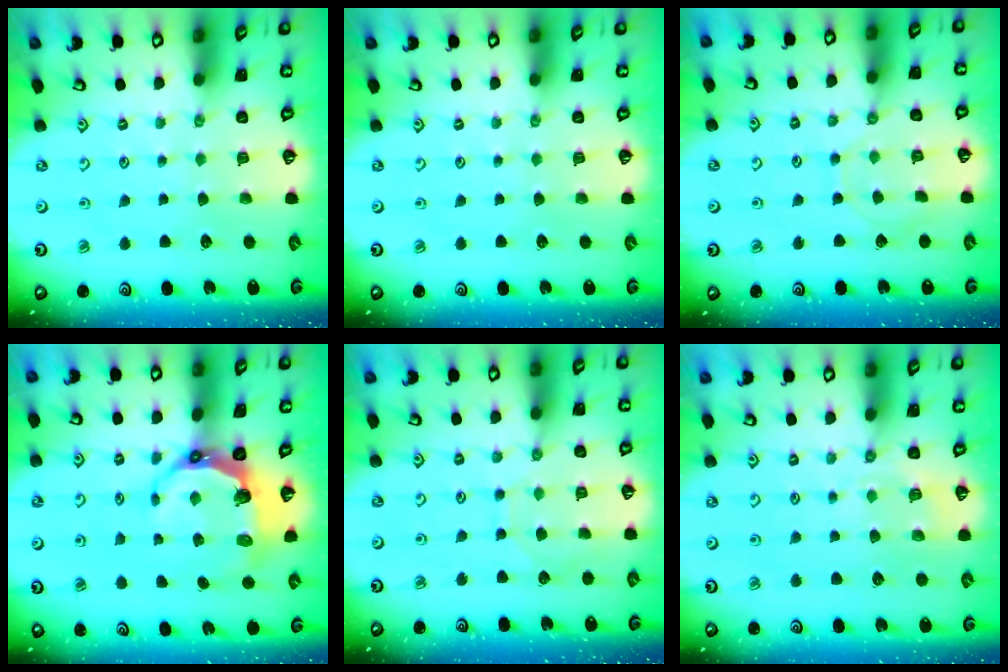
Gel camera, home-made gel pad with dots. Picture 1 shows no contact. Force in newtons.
{"total": 0.0}
{"total": 7.0, "press": 7.0, "slide": 0.8}
{"total": 7.3, "press": 5.9, "slide": 4.3}
{"total": 5.6, "press": 5.6, "slide": 0.5}
{"total": 4.9, "press": 4.8, "slide": 1.1}